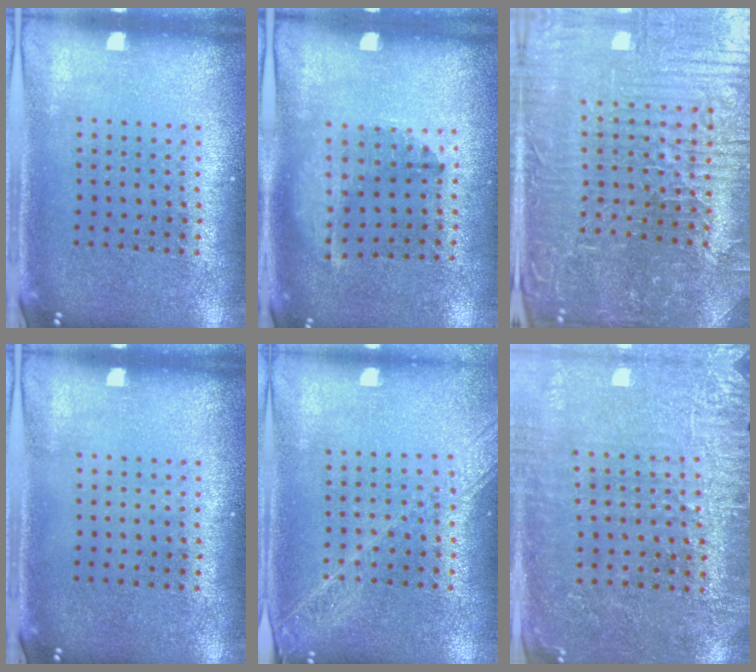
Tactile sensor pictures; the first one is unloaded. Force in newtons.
{"total": 1.3, "press": 0.8, "slide": 1.0}
{"total": 5.5, "press": 5.2, "slide": 1.5}
{"total": 0.0}
{"total": 1.7, "press": 1.5, "slide": 0.8}
{"total": 3.0, "press": 2.8, "slide": 0.8}